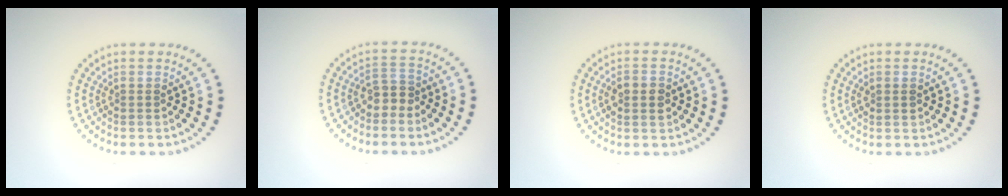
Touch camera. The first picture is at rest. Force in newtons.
{"total": 1.9, "press": 1.6, "slide": 1.0}
{"total": 2.1, "press": 2.0, "slide": 0.1}
{"total": 0.9, "press": 0.9, "slide": 0.1}